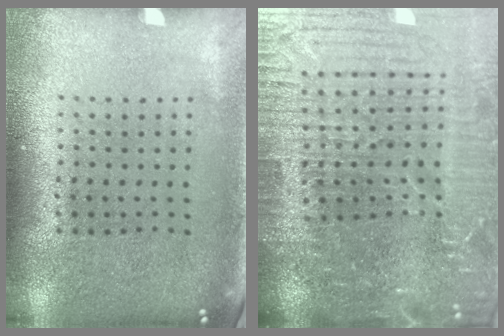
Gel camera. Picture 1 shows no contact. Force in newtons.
{"total": 6.3, "press": 5.6, "slide": 2.7}